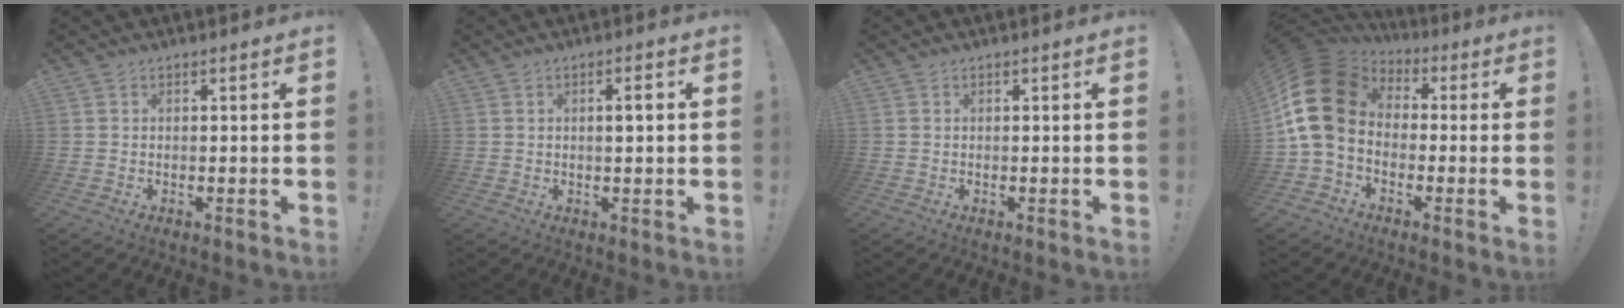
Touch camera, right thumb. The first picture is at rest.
{"total": 2.6, "force": [0.2, 0.4, 2.6], "torque": [-0.042, 0.001, -0.001]}
{"total": 0.0}
{"total": 16.9, "force": [1.3, 11.9, 11.9], "torque": [-0.226, 0.009, 0.028]}